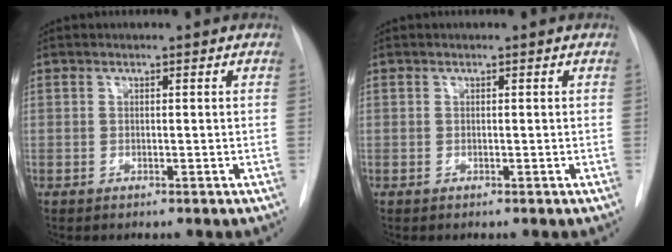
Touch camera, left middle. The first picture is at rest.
{"total": 0.0}